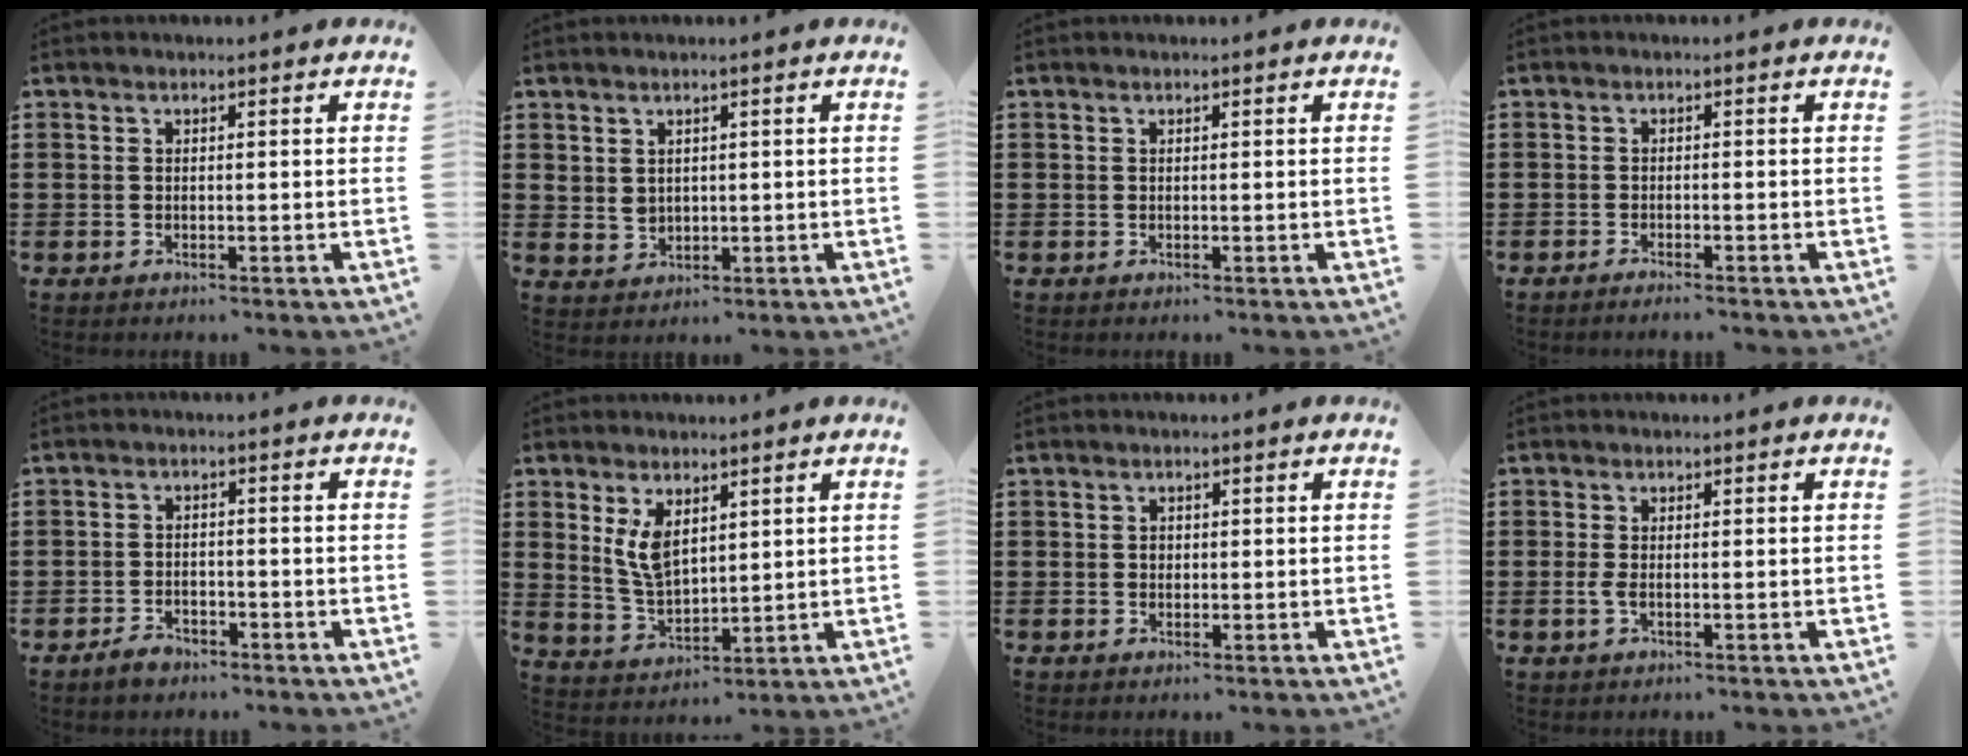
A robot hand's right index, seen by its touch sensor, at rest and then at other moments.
{"total": 2.2, "force": [1.3, 1.7, 0.6], "torque": [-0.020, 0.005, 0.026]}
{"total": 0.0}
{"total": 1.2, "force": [-1.1, -0.1, 0.3], "torque": [-0.007, 0.000, -0.022]}
{"total": 2.3, "force": [-2.0, 0.9, 0.6], "torque": [-0.017, 0.002, -0.040]}
{"total": 6.4, "force": [2.8, 3.4, 4.7], "torque": [-0.109, 0.004, 0.049]}
{"total": 0.8, "force": [0.1, 0.6, 0.4], "torque": [-0.010, 0.003, 0.002]}
{"total": 1.6, "force": [-0.4, 0.4, 1.5], "torque": [-0.036, -0.006, -0.009]}